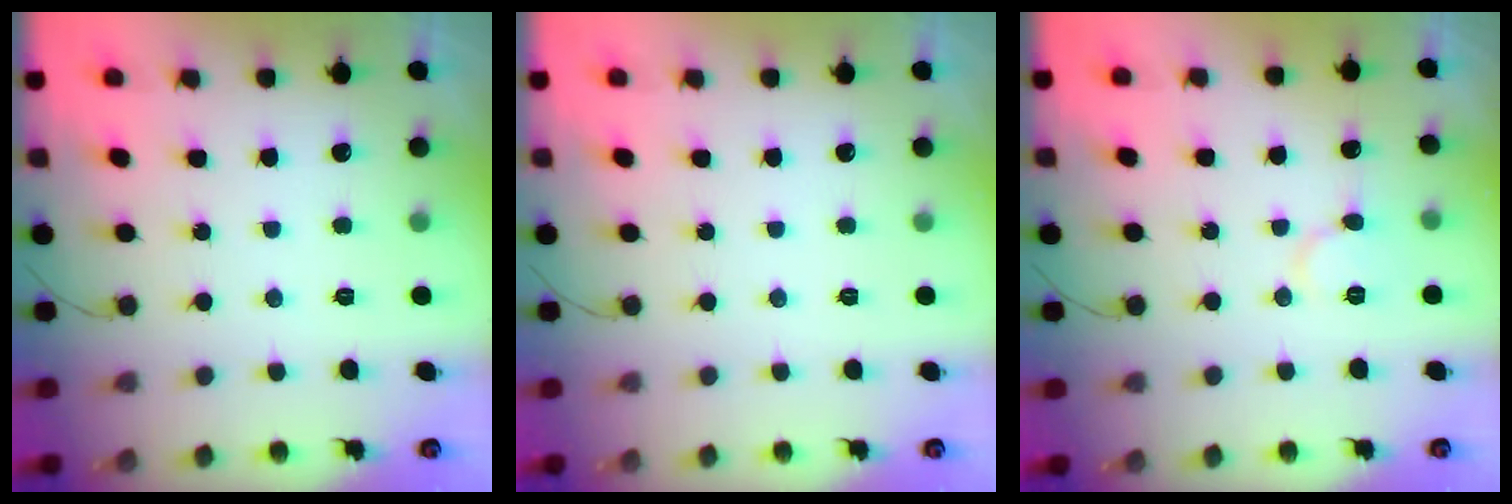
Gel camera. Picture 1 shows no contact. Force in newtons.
{"total": 0.0}
{"total": 6.3, "press": 6.3, "slide": 0.5}